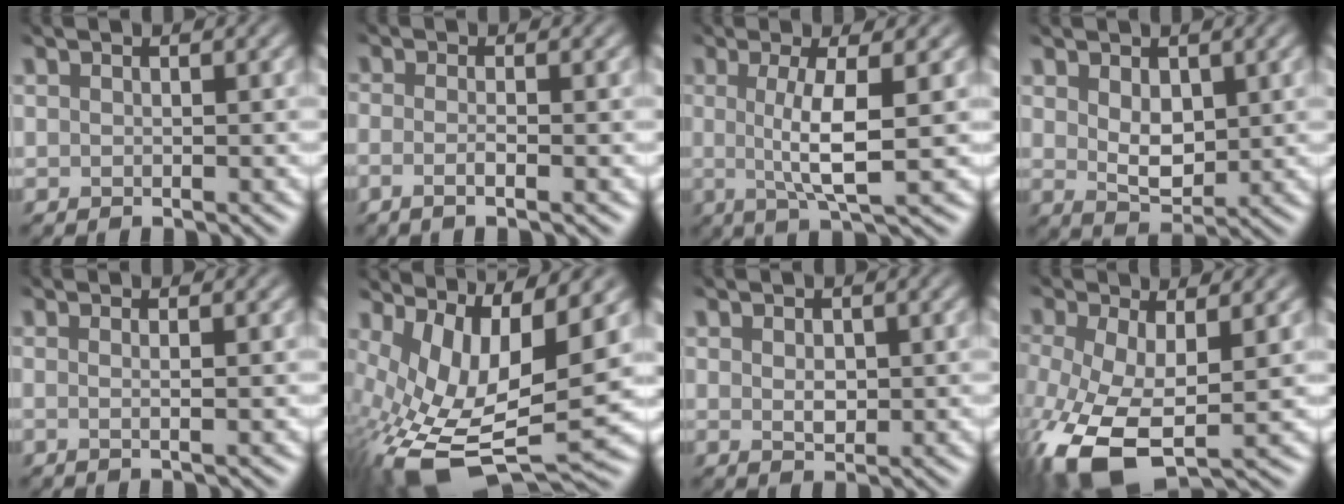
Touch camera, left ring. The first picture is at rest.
{"total": 1.9, "force": [-1.0, 0.3, 1.5], "torque": [-0.026, -0.006, -0.030]}
{"total": 4.9, "force": [-0.7, 0.7, 4.8], "torque": [-0.086, -0.009, -0.012]}
{"total": 3.2, "force": [0.5, 2.0, 2.5], "torque": [-0.057, -0.014, 0.014]}
{"total": 2.1, "force": [0.9, 0.9, 1.7], "torque": [0.005, 0.009, -0.021]}
{"total": 13.6, "force": [0.0, 6.2, 12.1], "torque": [-0.254, -0.015, 0.023]}
{"total": 1.4, "force": [0.1, 0.9, 1.0], "torque": [-0.030, -0.010, 0.008]}
{"total": 10.3, "force": [-3.8, 4.9, 8.2], "torque": [-0.188, -0.037, -0.057]}